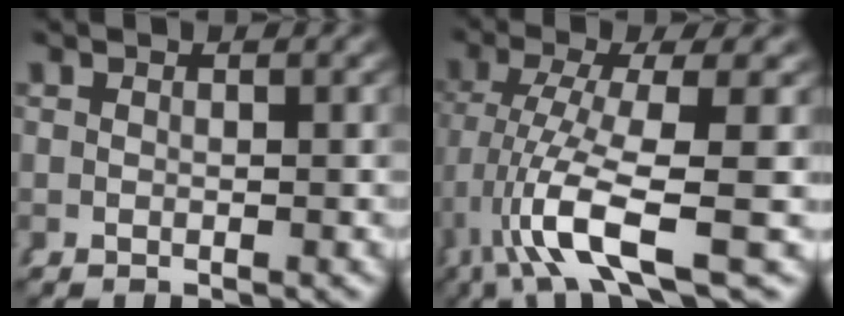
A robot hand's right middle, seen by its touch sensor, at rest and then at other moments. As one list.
[{"total": 7.7, "force": [-1.6, 2.0, 7.3], "torque": [-0.137, -0.021, -0.013]}]